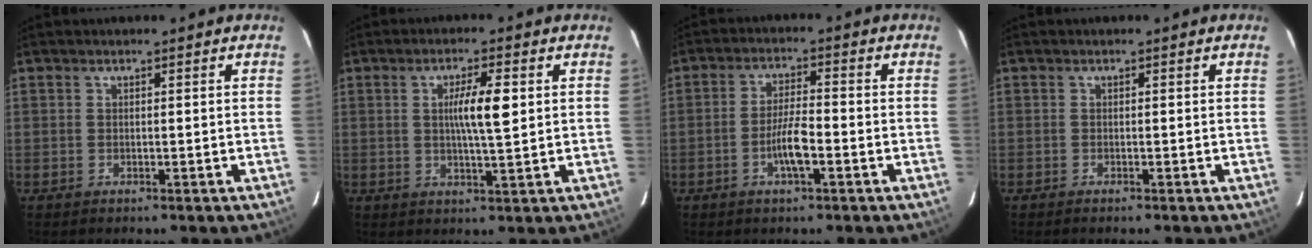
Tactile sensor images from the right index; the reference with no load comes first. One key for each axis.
{"total": 5.9, "fx": 1.0, "fy": 0.4, "fz": 5.8, "tx": -0.102, "ty": 0.001, "tz": 0.017}
{"total": 5.3, "fx": -1.9, "fy": 0.9, "fz": 4.9, "tx": -0.096, "ty": 0.003, "tz": -0.036}
{"total": 0.7, "fx": -0.5, "fy": 0.0, "fz": 0.4, "tx": -0.009, "ty": -0.002, "tz": -0.010}